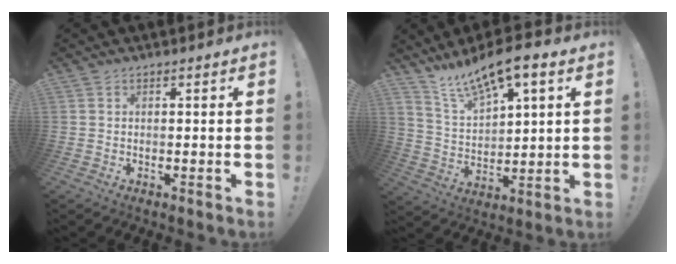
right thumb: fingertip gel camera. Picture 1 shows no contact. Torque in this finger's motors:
{"motor_torque": [0.65, 0.67, 0.20, 0.20, 0.05]}